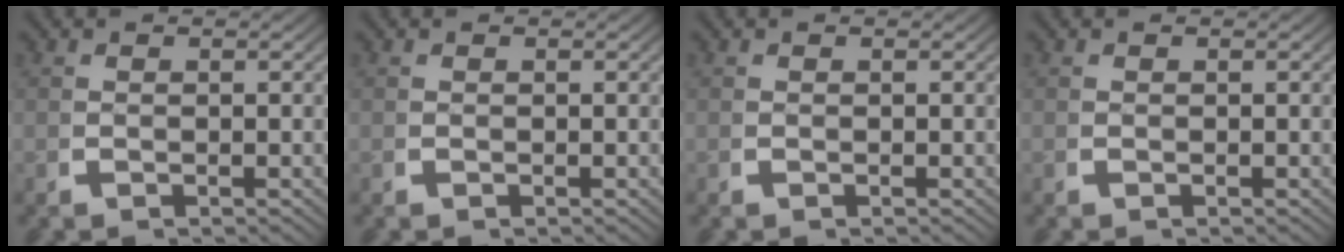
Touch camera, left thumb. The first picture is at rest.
{"total": 0.0}
{"total": 0.0}
{"total": 0.0}